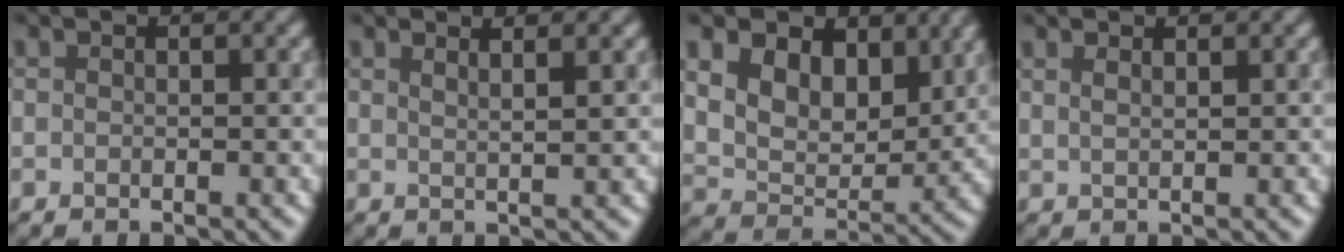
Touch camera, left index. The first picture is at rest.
{"total": 2.5, "force": [1.7, 0.8, 1.7], "torque": [-0.005, 0.011, 0.003]}
{"total": 8.0, "force": [3.9, 5.2, 4.6], "torque": [-0.096, -0.004, 0.057]}
{"total": 1.6, "force": [1.1, 0.6, 1.0], "torque": [-0.008, 0.000, 0.012]}